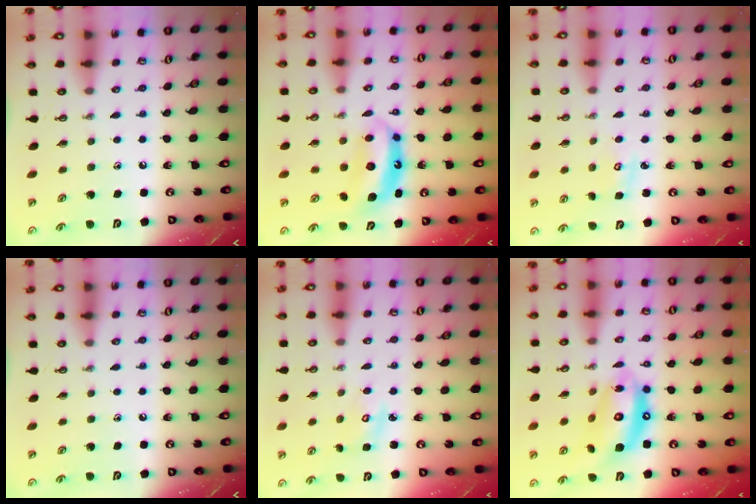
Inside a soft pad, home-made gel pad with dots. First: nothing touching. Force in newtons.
{"total": 7.0, "press": 6.9, "slide": 0.5}
{"total": 2.9, "press": 2.9, "slide": 0.2}
{"total": 0.0}
{"total": 3.0, "press": 3.0, "slide": 0.1}
{"total": 15.6, "press": 15.5, "slide": 1.5}